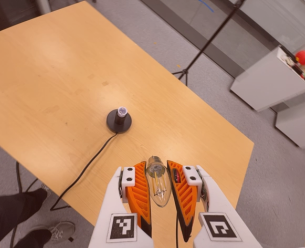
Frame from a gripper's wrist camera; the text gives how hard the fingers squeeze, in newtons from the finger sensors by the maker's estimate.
{"total": 22.8, "left": 23.5, "right": 22.2}